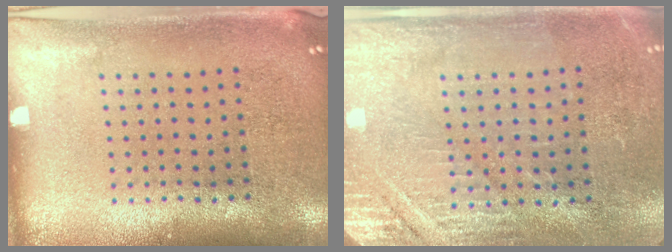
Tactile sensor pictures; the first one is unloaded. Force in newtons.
{"total": 2.9, "press": 2.9, "slide": 0.3}